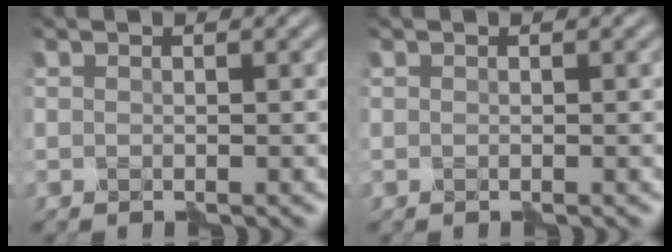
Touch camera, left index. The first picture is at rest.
{"total": 0.0}